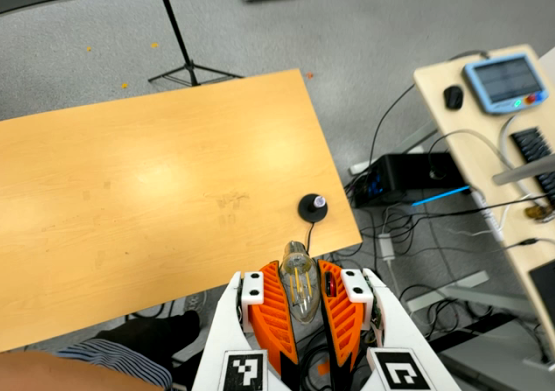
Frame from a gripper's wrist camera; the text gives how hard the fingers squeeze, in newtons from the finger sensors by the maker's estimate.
{"total": 19.2, "left": 23.7, "right": 14.7}